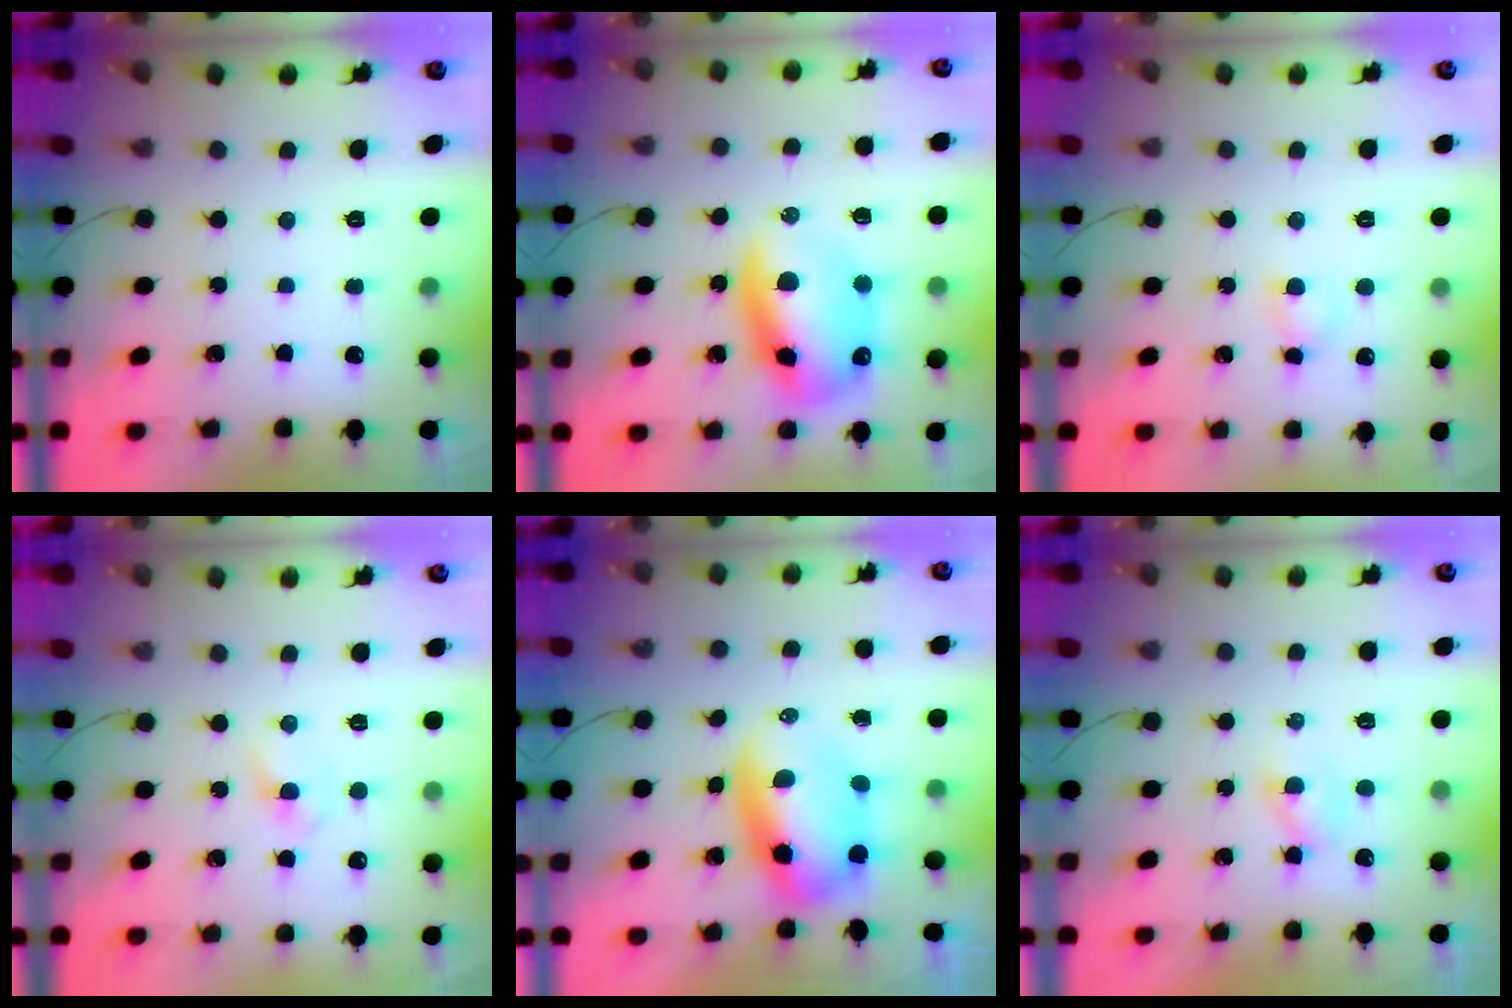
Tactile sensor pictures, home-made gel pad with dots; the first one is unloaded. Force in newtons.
{"total": 15.4, "press": 14.9, "slide": 4.1}
{"total": 4.0, "press": 3.7, "slide": 1.3}
{"total": 2.7, "press": 2.5, "slide": 1.0}
{"total": 7.8, "press": 7.4, "slide": 2.3}
{"total": 2.0, "press": 1.8, "slide": 0.9}